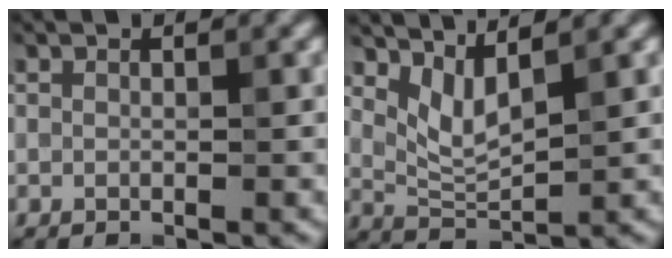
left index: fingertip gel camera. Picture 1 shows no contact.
{"total": 3.2, "force": [1.9, 1.1, 2.4], "torque": [-0.055, -0.012, 0.045]}